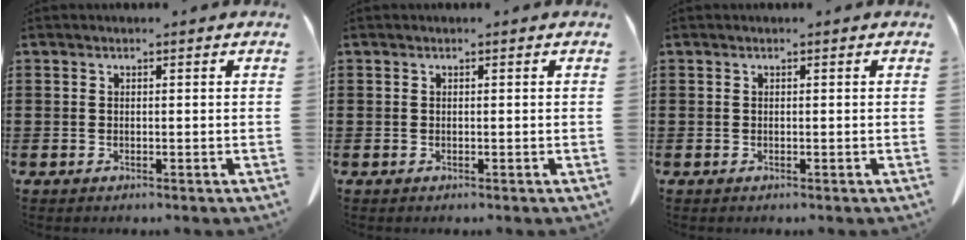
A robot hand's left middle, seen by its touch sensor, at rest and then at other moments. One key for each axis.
{"total": 0.0}
{"total": 0.0}